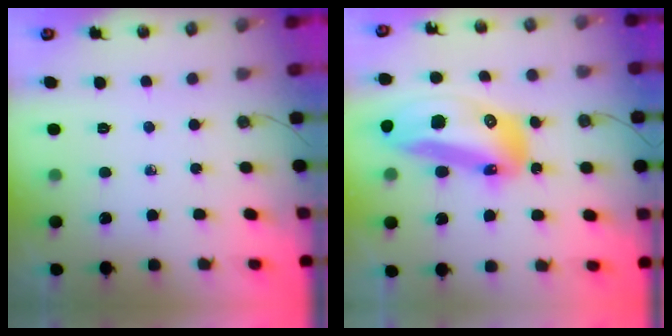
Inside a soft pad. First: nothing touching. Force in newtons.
{"total": 22.8, "press": 22.6, "slide": 2.9}